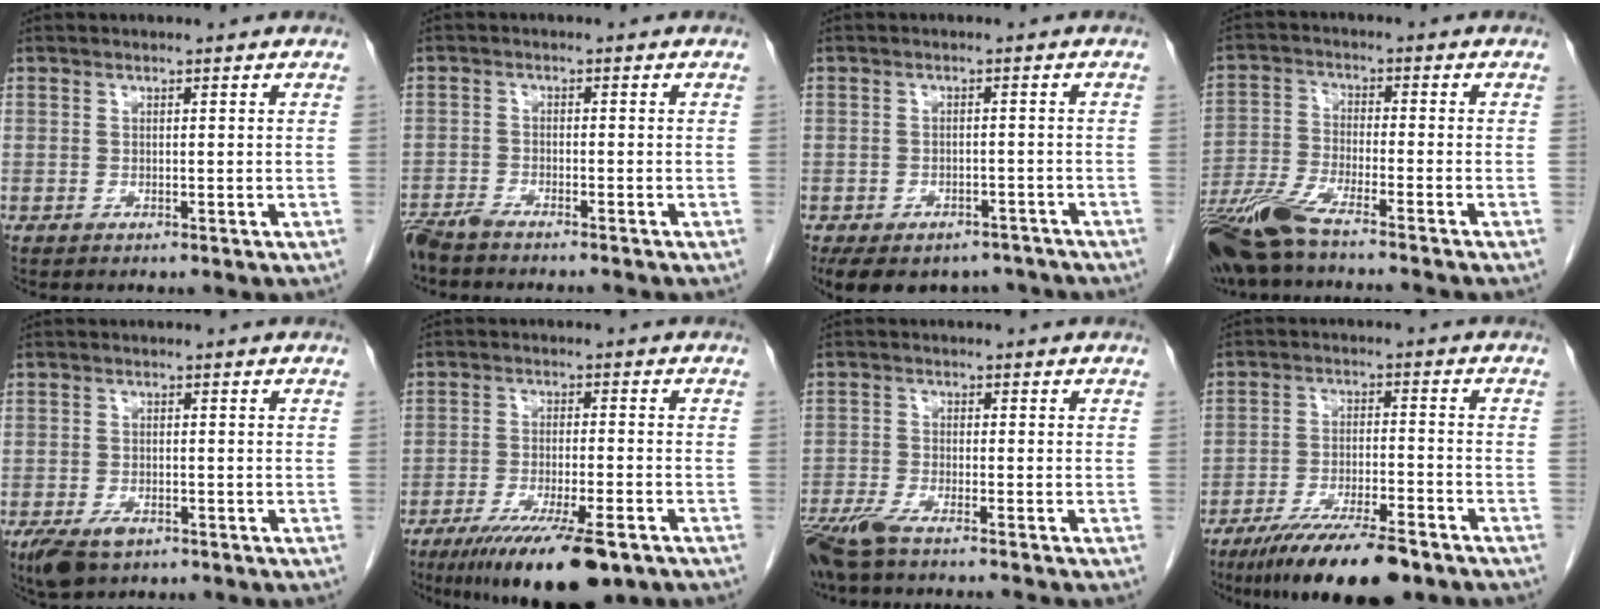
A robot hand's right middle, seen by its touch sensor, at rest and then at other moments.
{"total": 6.2, "force": [-5.6, 0.3, 2.5], "torque": [-0.029, -0.013, -0.093]}
{"total": 12.4, "force": [-9.6, 6.5, 4.3], "torque": [-0.083, 0.009, -0.119]}
{"total": 11.8, "force": [-9.6, 0.1, 6.8], "torque": [-0.130, -0.033, -0.172]}
{"total": 4.7, "force": [-2.9, 2.3, 2.9], "torque": [-0.059, -0.007, -0.044]}
{"total": 14.1, "force": [-9.6, 2.4, 10.0], "torque": [-0.153, -0.031, -0.153]}
{"total": 8.9, "force": [-7.5, 0.3, 4.8], "torque": [-0.083, -0.022, -0.131]}
{"total": 13.6, "force": [-10.1, 2.4, 8.7], "torque": [-0.142, -0.027, -0.169]}